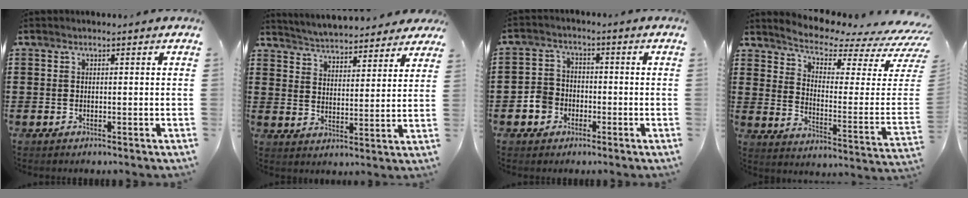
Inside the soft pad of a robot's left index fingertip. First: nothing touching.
{"total": 4.6, "force": [4.6, 0.1, 0.2], "torque": [-0.029, -0.031, 0.076]}
{"total": 4.2, "force": [-1.9, 3.4, 1.3], "torque": [-0.039, 0.008, -0.041]}
{"total": 4.9, "force": [4.4, 0.4, 2.1], "torque": [-0.052, -0.057, 0.065]}